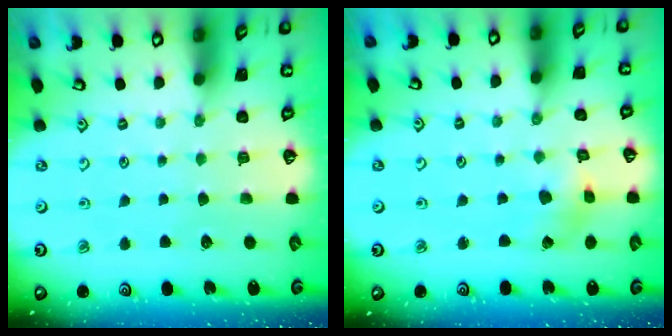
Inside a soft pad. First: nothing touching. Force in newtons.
{"total": 2.8, "press": 2.7, "slide": 0.4}